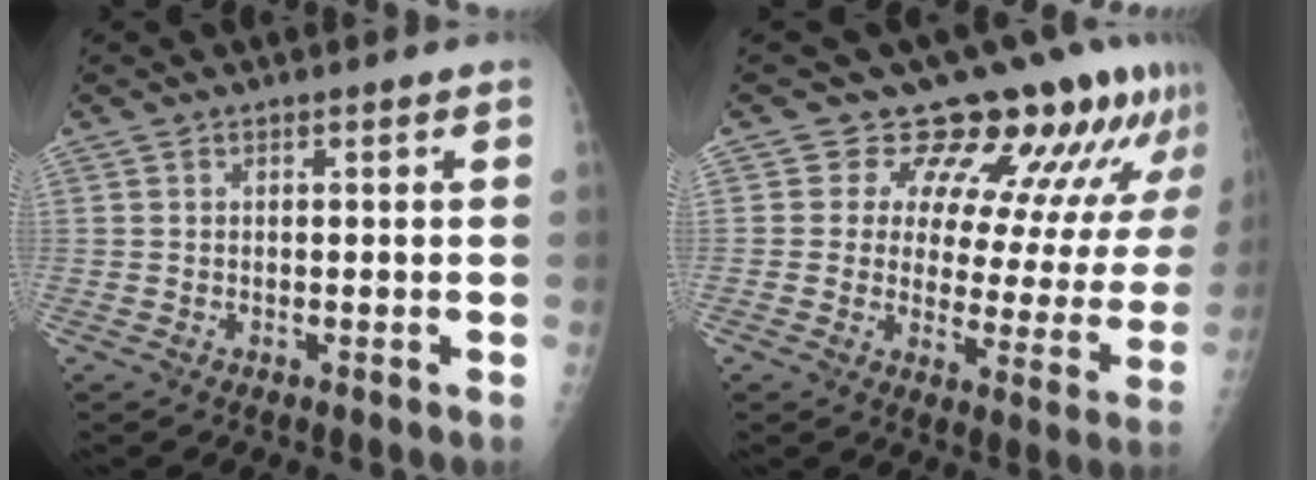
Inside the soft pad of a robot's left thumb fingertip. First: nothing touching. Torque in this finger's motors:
{"motor_torque": [0.25, 0.45, -0.02, -0.20, 0.01]}